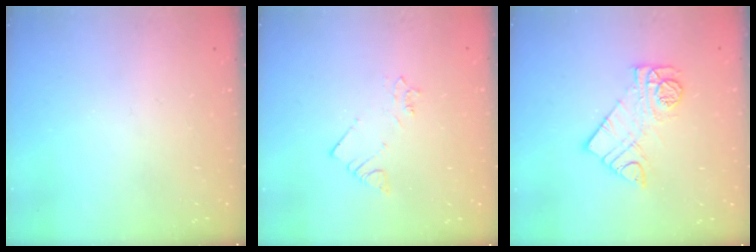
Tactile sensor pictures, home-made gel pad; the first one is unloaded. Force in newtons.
{"total": 2.7, "press": 2.7, "slide": 0.3}
{"total": 10.7, "press": 10.7, "slide": 0.6}